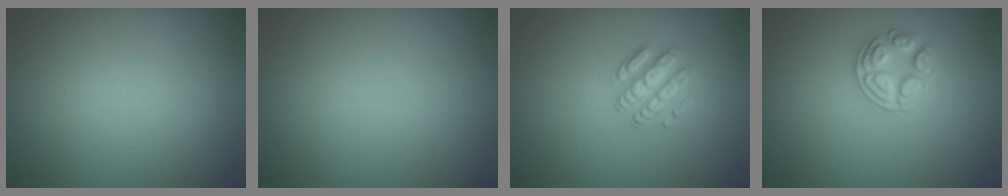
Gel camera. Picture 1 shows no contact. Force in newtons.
{"total": 0.0}
{"total": 2.9, "press": 2.3, "slide": 1.6}
{"total": 2.7, "press": 2.5, "slide": 0.9}